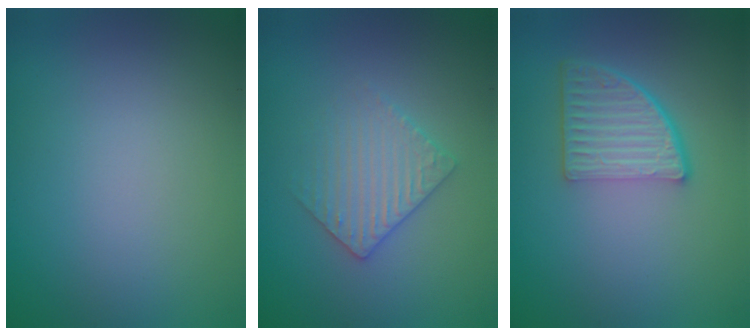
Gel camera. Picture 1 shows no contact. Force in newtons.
{"total": 3.0, "press": 2.9, "slide": 0.6}
{"total": 4.8, "press": 3.4, "slide": 3.4}